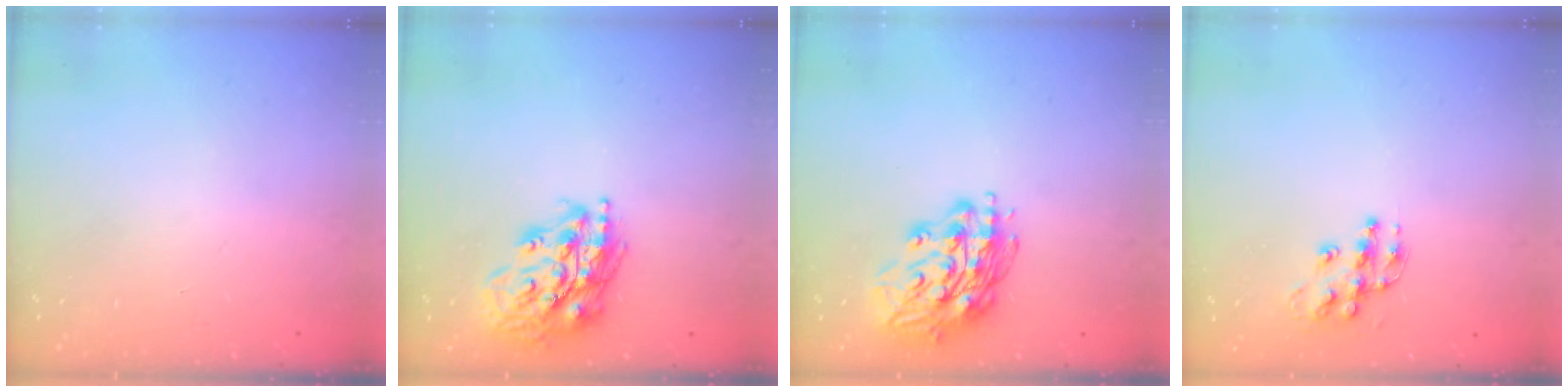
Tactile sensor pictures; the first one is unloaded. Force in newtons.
{"total": 18.3, "press": 18.1, "slide": 2.6}
{"total": 15.3, "press": 15.3, "slide": 0.8}
{"total": 10.7, "press": 10.7, "slide": 0.6}